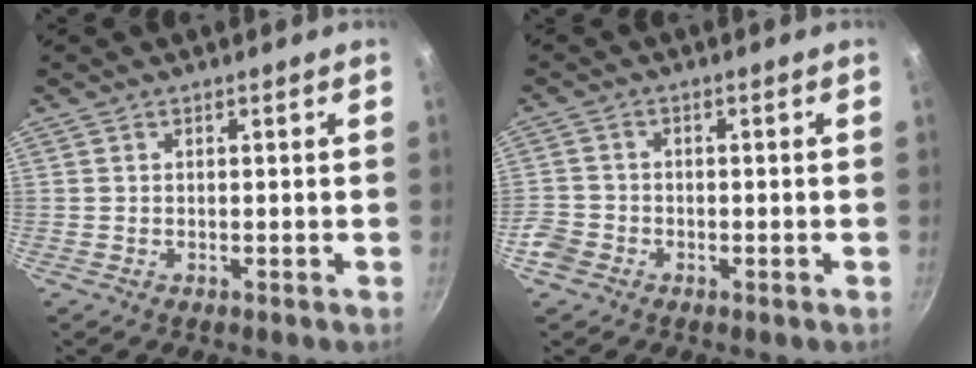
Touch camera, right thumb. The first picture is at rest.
{"total": 4.9, "force": [-2.6, 3.8, 1.7], "torque": [-0.032, 0.024, -0.051]}